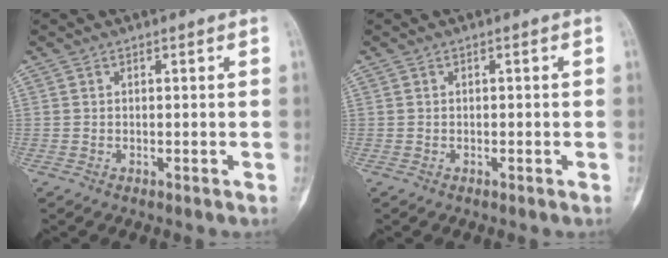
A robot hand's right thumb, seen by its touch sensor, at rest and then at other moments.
{"total": 0.0}